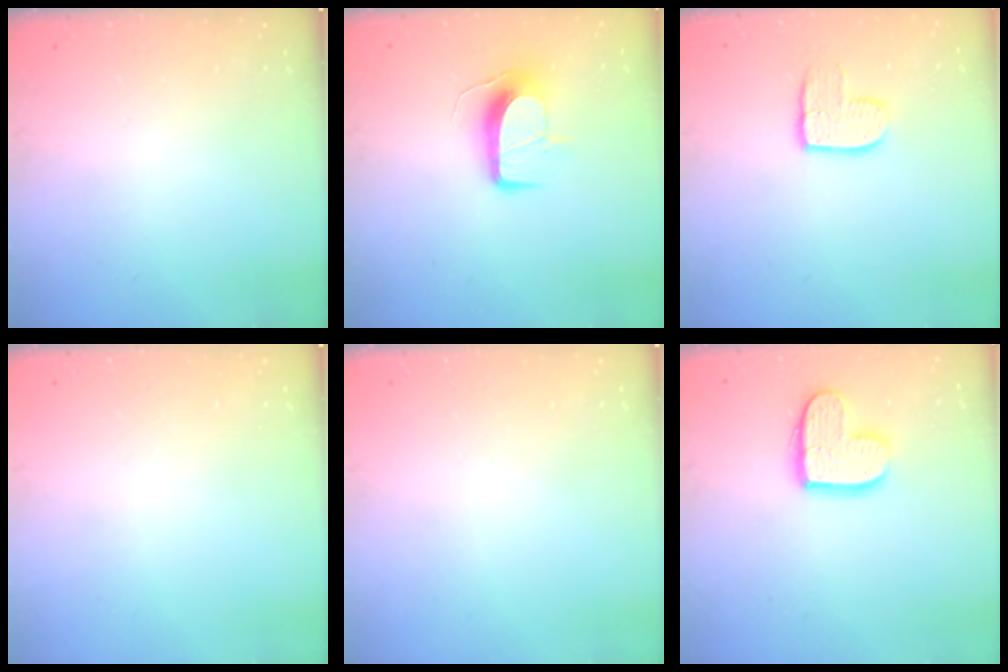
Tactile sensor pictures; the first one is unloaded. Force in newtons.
{"total": 10.6, "press": 10.6, "slide": 0.1}
{"total": 8.5, "press": 8.4, "slide": 0.5}
{"total": 0.0}
{"total": 0.0}
{"total": 12.6, "press": 12.6, "slide": 0.9}